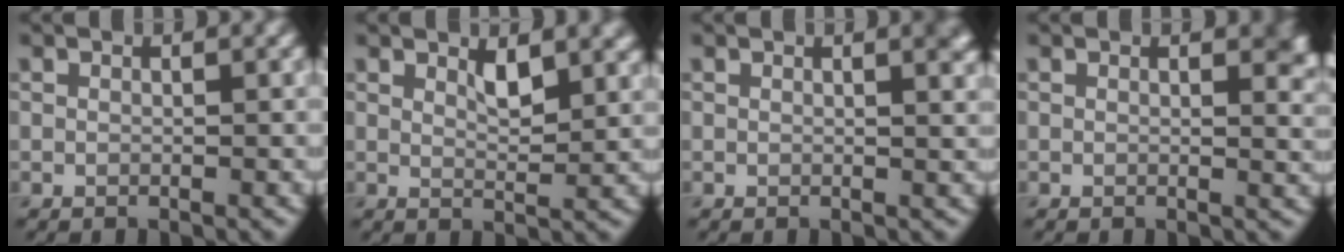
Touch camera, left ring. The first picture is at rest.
{"total": 2.3, "force": [1.3, 0.7, 1.7], "torque": [-0.029, -0.005, 0.025]}
{"total": 2.2, "force": [1.1, 0.8, 1.7], "torque": [-0.006, 0.005, 0.011]}
{"total": 1.8, "force": [1.0, 0.6, 1.4], "torque": [-0.011, -0.003, 0.015]}